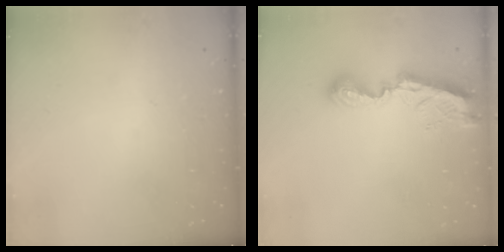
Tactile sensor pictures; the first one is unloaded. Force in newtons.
{"total": 9.2, "press": 9.2, "slide": 0.6}